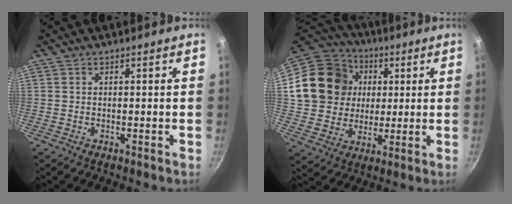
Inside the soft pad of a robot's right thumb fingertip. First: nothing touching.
{"total": 19.0, "force": [3.7, 16.7, 8.3], "torque": [-0.139, 0.021, 0.067]}